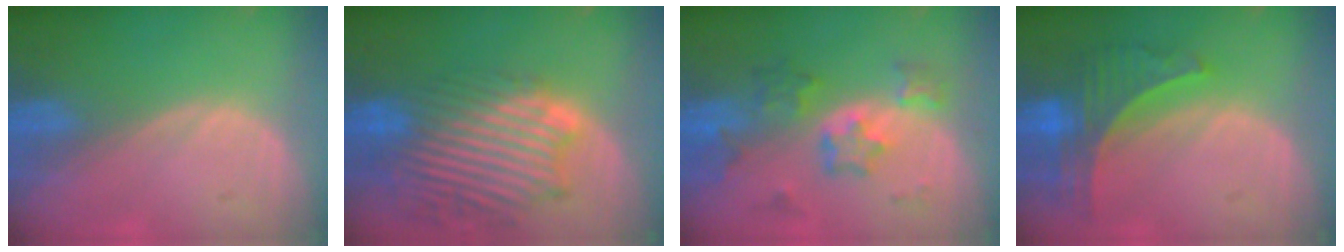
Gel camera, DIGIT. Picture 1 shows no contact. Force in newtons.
{"total": 13.6, "press": 11.7, "slide": 6.8}
{"total": 6.9, "press": 6.7, "slide": 1.7}
{"total": 7.8, "press": 6.8, "slide": 3.8}